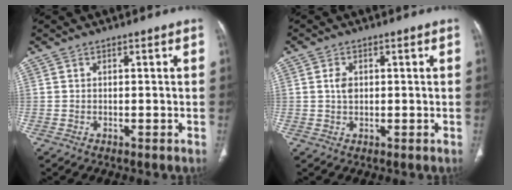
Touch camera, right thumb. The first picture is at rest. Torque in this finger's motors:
{"motor_torque": [0.50, 0.73, 0.28, 0.15, 0.02]}